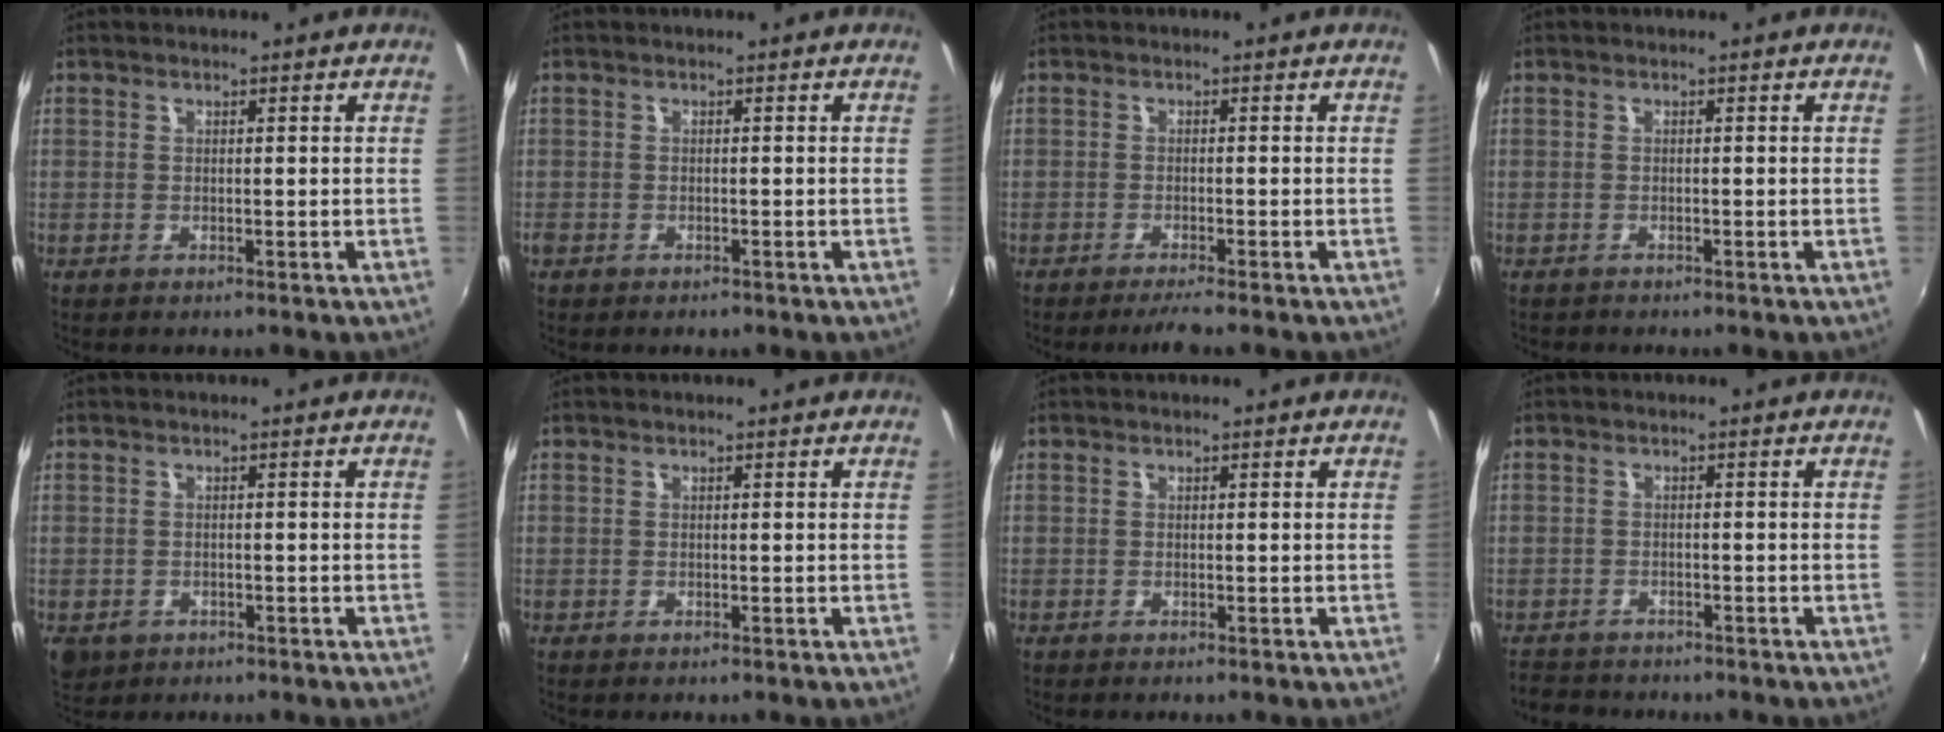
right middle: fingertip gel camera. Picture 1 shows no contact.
{"total": 1.8, "force": [-1.3, 1.0, 0.7], "torque": [-0.018, -0.007, -0.020]}
{"total": 2.6, "force": [-2.2, -0.3, 1.3], "torque": [-0.031, -0.007, -0.041]}
{"total": 0.7, "force": [-0.7, 0.2, 0.0], "torque": [-0.004, 0.000, -0.011]}
{"total": 4.3, "force": [-1.6, 3.5, 2.0], "torque": [-0.043, -0.011, -0.020]}
{"total": 0.0}
{"total": 0.0}
{"total": 4.5, "force": [-4.0, 1.9, 0.6], "torque": [-0.029, 0.001, -0.071]}